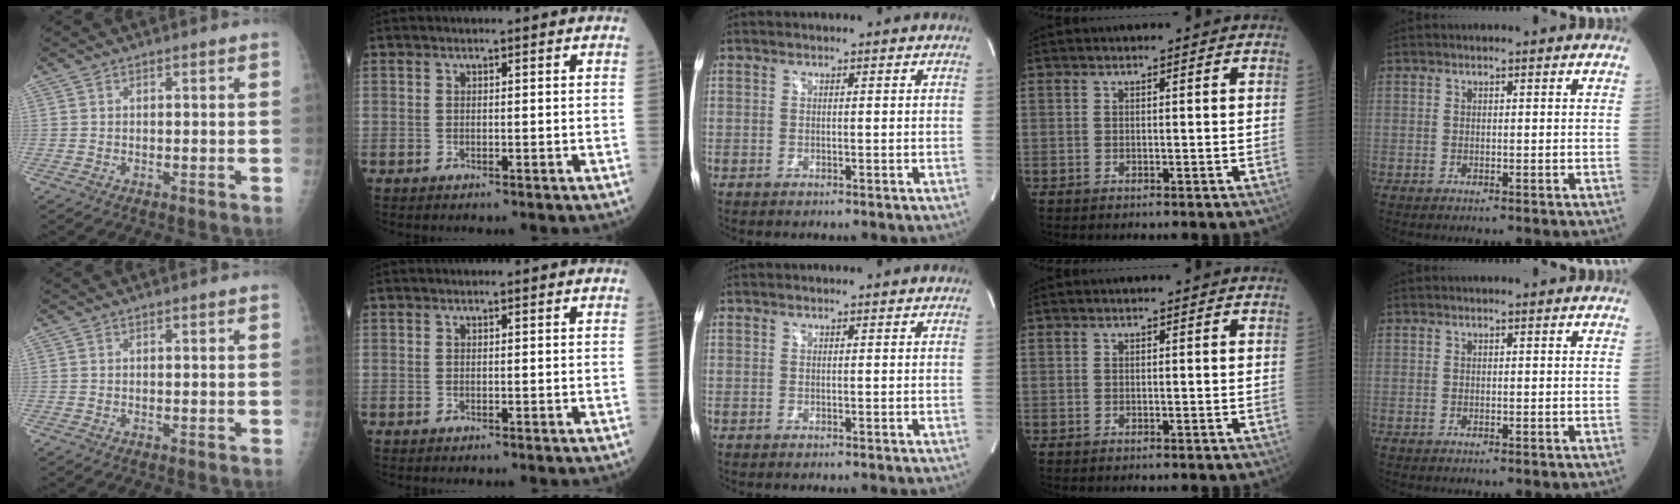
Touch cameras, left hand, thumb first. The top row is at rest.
{}